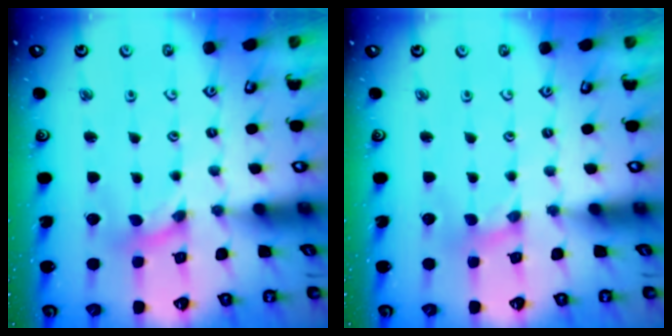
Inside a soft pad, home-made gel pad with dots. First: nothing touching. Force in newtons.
{"total": 0.0}